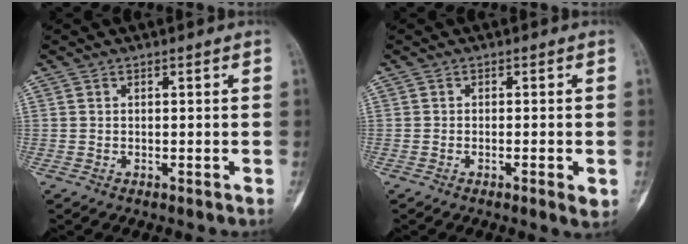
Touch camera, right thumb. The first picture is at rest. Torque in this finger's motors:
{"motor_torque": [-0.08, 0.01, -0.25, 0.25, -0.05]}